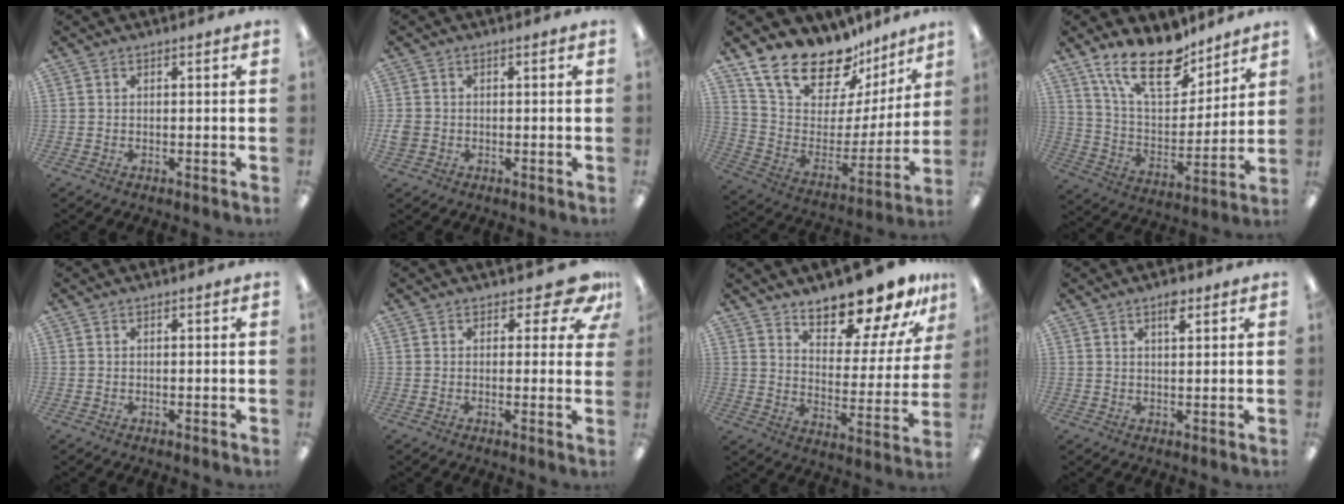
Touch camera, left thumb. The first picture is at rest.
{"total": 2.5, "force": [-0.4, 2.2, 1.0], "torque": [-0.016, 0.005, -0.007]}
{"total": 19.7, "force": [16.3, 8.6, 7.1], "torque": [-0.138, -0.123, 0.293]}
{"total": 19.7, "force": [14.2, 8.5, 10.6], "torque": [-0.188, -0.076, 0.252]}
{"total": 0.0}
{"total": 8.0, "force": [5.0, 3.5, 5.1], "torque": [-0.057, -0.026, 0.086]}
{"total": 16.6, "force": [14.7, 4.1, 6.6], "torque": [-0.104, -0.117, 0.251]}
{"total": 4.2, "force": [2.7, 1.5, 2.7], "torque": [-0.036, -0.007, 0.043]}